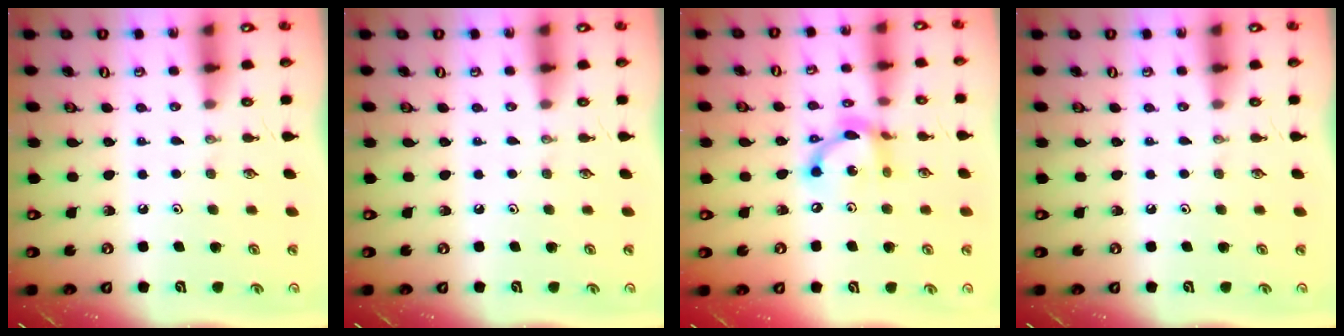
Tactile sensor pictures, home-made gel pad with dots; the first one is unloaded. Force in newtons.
{"total": 0.0}
{"total": 13.0, "press": 12.9, "slide": 0.9}
{"total": 0.0}